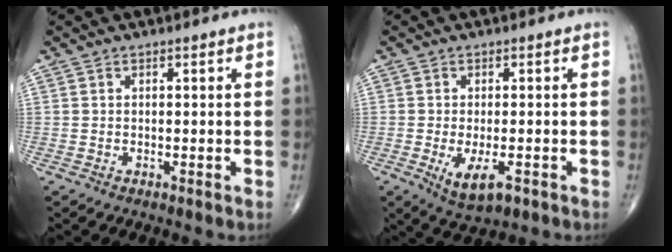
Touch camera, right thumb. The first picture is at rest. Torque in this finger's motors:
{"motor_torque": [0.09, 0.06, -0.24, -0.18, 0.03]}